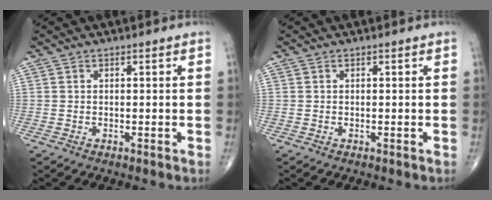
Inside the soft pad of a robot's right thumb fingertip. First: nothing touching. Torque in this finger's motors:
{"motor_torque": [0.00, 0.00, -0.08, -0.02, 0.00]}